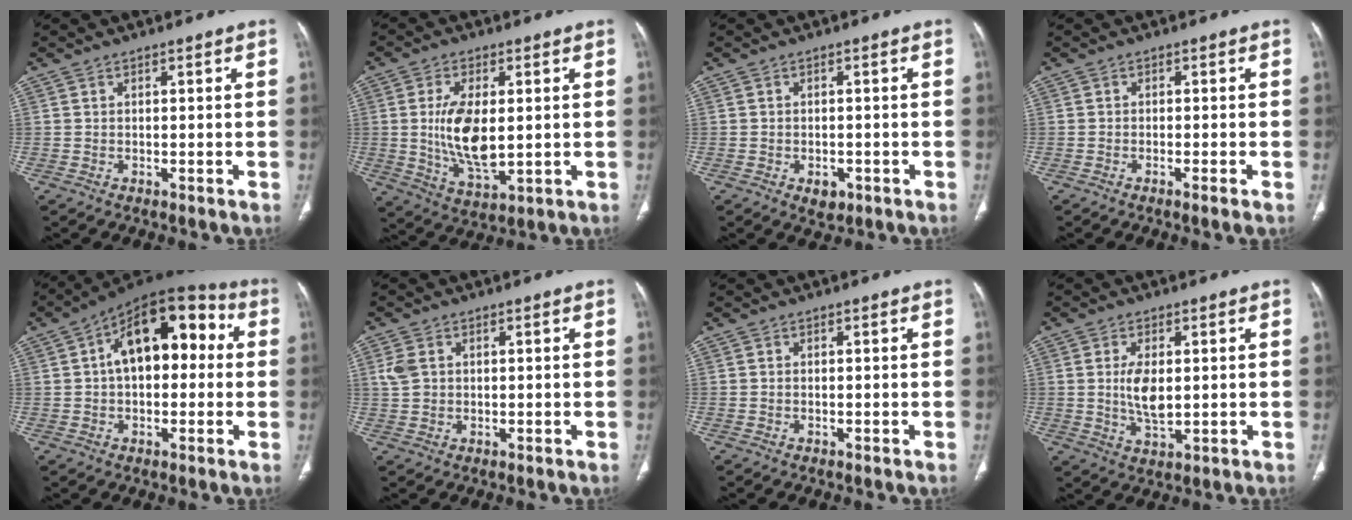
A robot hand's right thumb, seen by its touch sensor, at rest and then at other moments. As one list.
[{"total": 11.5, "force": [0.5, 5.5, 10.1], "torque": [-0.190, -0.019, 0.020]}, {"total": 2.9, "force": [-1.2, 1.9, 1.7], "torque": [-0.014, 0.002, -0.010]}, {"total": 1.5, "force": [-0.9, -0.1, 1.3], "torque": [-0.030, -0.003, -0.018]}, {"total": 17.3, "force": [2.8, 9.7, 14.0], "torque": [-0.178, 0.046, 0.035]}, {"total": 3.5, "force": [0.9, 2.6, 2.1], "torque": [-0.046, 0.003, 0.023]}, {"total": 0.0}, {"total": 6.2, "force": [0.6, 2.9, 5.4], "torque": [-0.102, -0.011, 0.016]}]